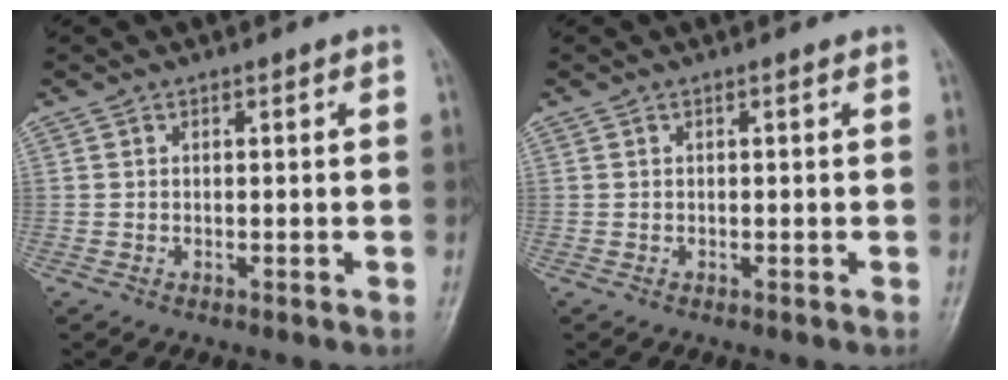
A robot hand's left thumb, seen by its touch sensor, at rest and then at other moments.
{"total": 0.0}